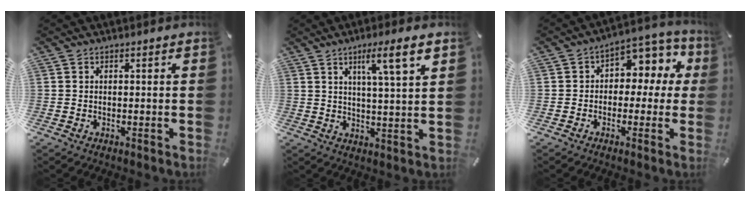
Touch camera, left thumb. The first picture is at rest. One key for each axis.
{"total": 9.1, "fx": 4.6, "fy": 0.5, "fz": 7.9, "tx": -0.130, "ty": -0.017, "tz": 0.069}
{"total": 7.4, "fx": 1.1, "fy": 5.8, "fz": 4.5, "tx": -0.062, "ty": -0.006, "tz": 0.017}